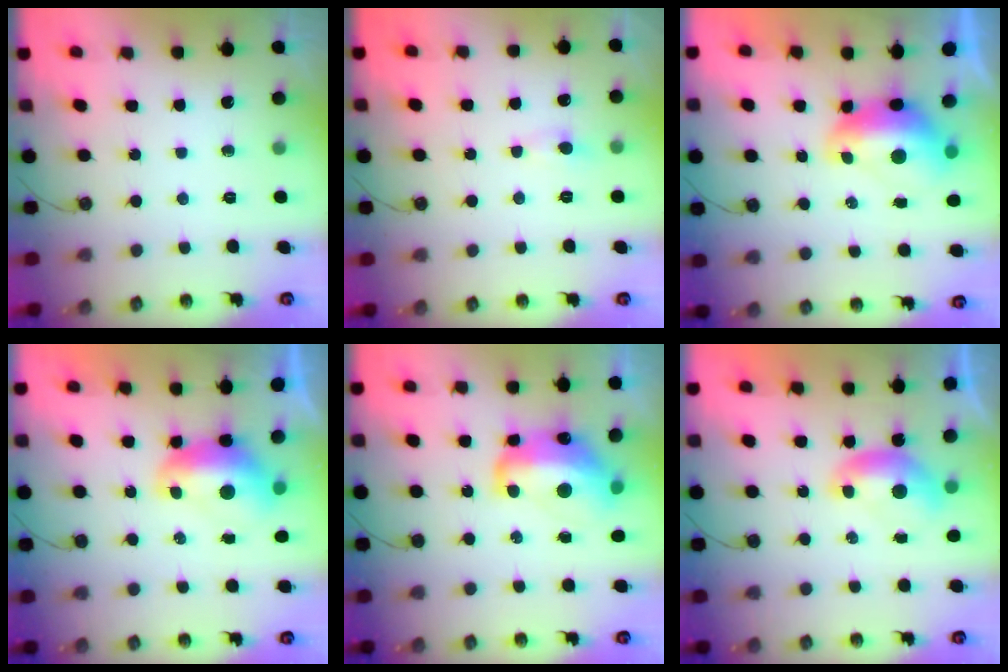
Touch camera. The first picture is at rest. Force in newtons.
{"total": 1.8, "press": 1.7, "slide": 0.7}
{"total": 2.8, "press": 2.7, "slide": 0.7}
{"total": 2.0, "press": 2.0, "slide": 0.6}
{"total": 9.2, "press": 9.1, "slide": 1.4}
{"total": 0.0}